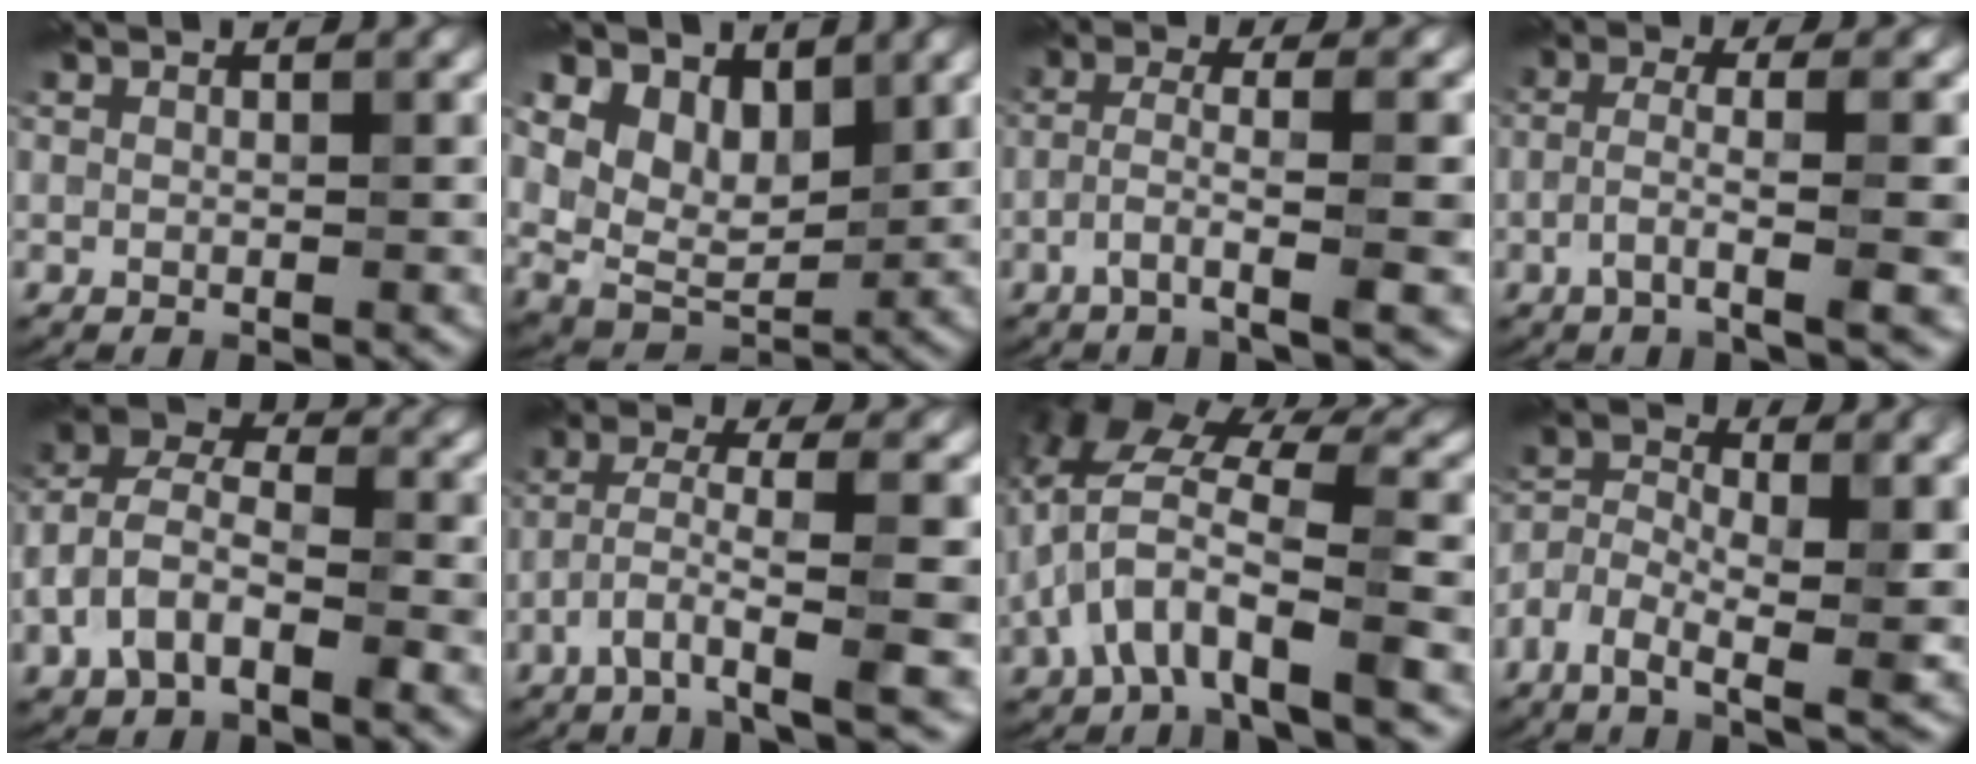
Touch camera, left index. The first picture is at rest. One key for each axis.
{"total": 5.3, "fx": 2.9, "fy": 3.3, "fz": 3.0, "tx": -0.057, "ty": -0.003, "tz": 0.044}
{"total": 4.4, "fx": -1.7, "fy": 0.5, "fz": 4.0, "tx": -0.076, "ty": 0.008, "tz": -0.042}
{"total": 4.3, "fx": -1.3, "fy": 0.6, "fz": 4.0, "tx": -0.076, "ty": 0.008, "tz": -0.032}
{"total": 6.9, "fx": -2.5, "fy": 4.0, "fz": 5.0, "tx": -0.104, "ty": 0.015, "tz": -0.060}
{"total": 5.6, "fx": -1.9, "fy": 0.8, "fz": 5.1, "tx": -0.100, "ty": 0.009, "tz": -0.041}
{"total": 8.4, "fx": -1.6, "fy": 3.6, "fz": 7.4, "tx": -0.144, "ty": 0.018, "tz": -0.038}
{"total": 7.2, "fx": -2.8, "fy": 2.6, "fz": 6.2, "tx": -0.120, "ty": -0.004, "tz": -0.060}